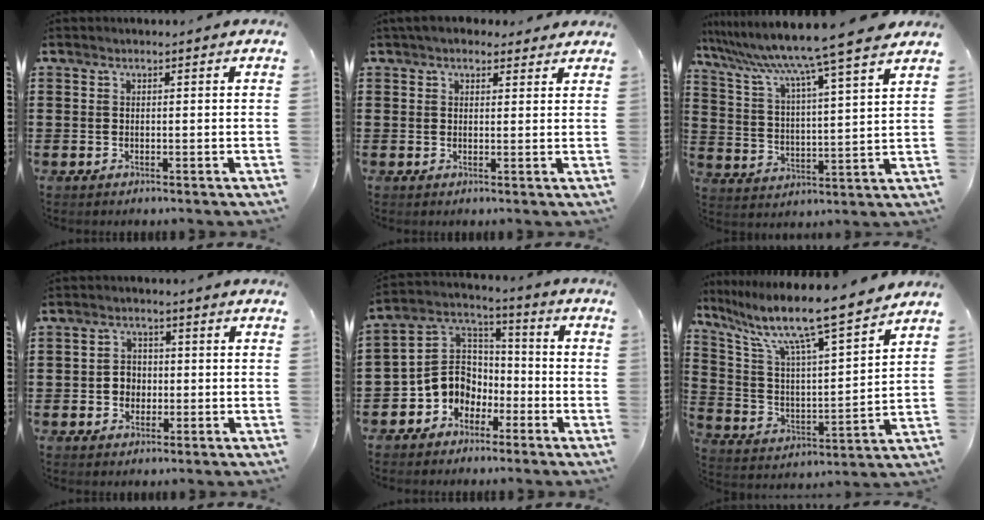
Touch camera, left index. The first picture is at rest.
{"total": 3.3, "force": [2.7, 1.8, 0.9], "torque": [-0.019, 0.002, 0.048]}
{"total": 9.2, "force": [8.0, -1.6, 4.2], "torque": [-0.115, -0.060, 0.127]}
{"total": 3.0, "force": [-0.5, 2.6, 1.4], "torque": [-0.034, 0.005, -0.014]}
{"total": 7.8, "force": [-3.0, 7.0, 1.9], "torque": [-0.077, 0.008, -0.063]}
{"total": 10.8, "force": [8.8, 0.6, 6.2], "torque": [-0.148, -0.065, 0.140]}